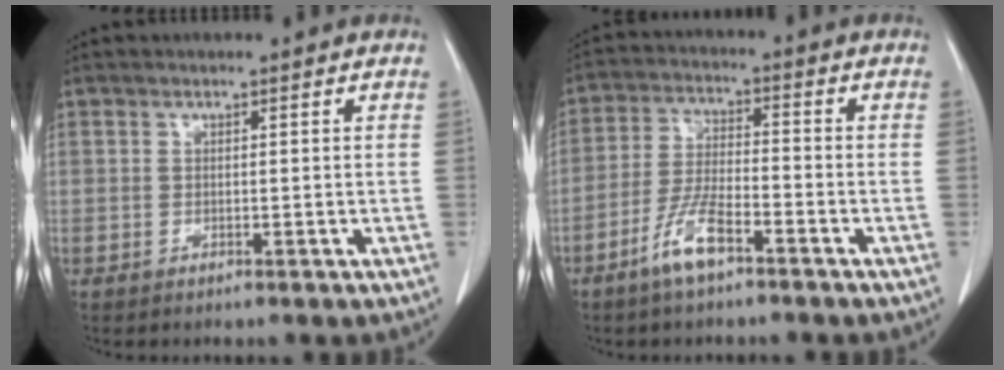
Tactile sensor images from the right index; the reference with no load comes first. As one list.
[{"total": 6.8, "force": [-4.3, 1.4, 5.1], "torque": [-0.107, -0.002, -0.082]}]